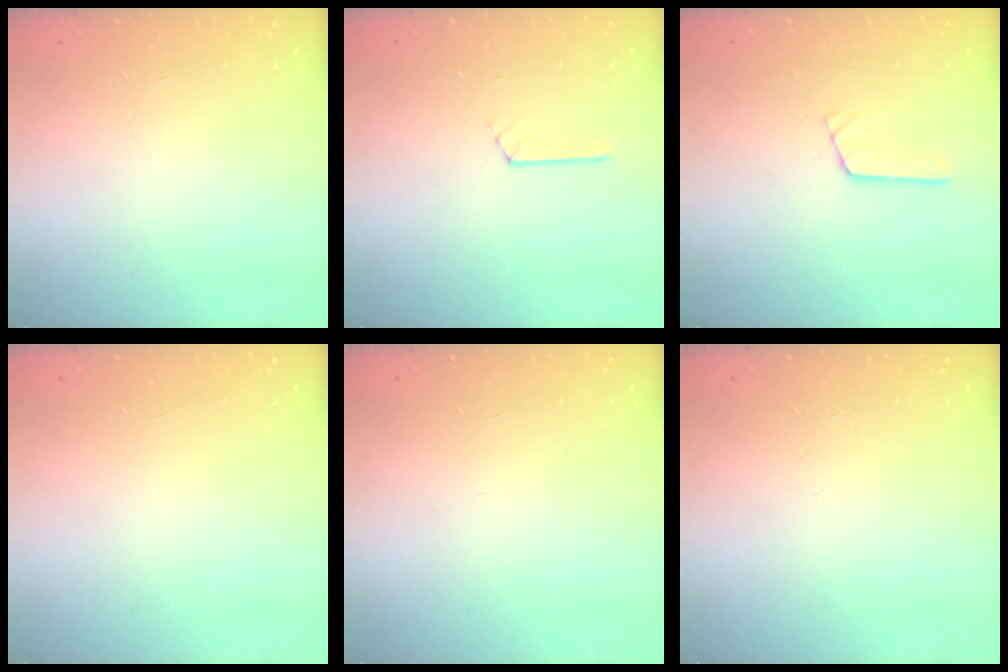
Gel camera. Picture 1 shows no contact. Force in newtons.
{"total": 2.2, "press": 2.2, "slide": 0.3}
{"total": 4.1, "press": 4.1, "slide": 0.3}
{"total": 0.0}
{"total": 0.0}
{"total": 0.0}